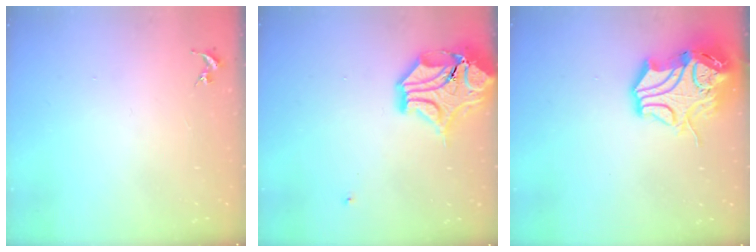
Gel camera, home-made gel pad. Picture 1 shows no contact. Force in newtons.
{"total": 16.3, "press": 16.1, "slide": 2.5}
{"total": 17.1, "press": 16.9, "slide": 2.6}